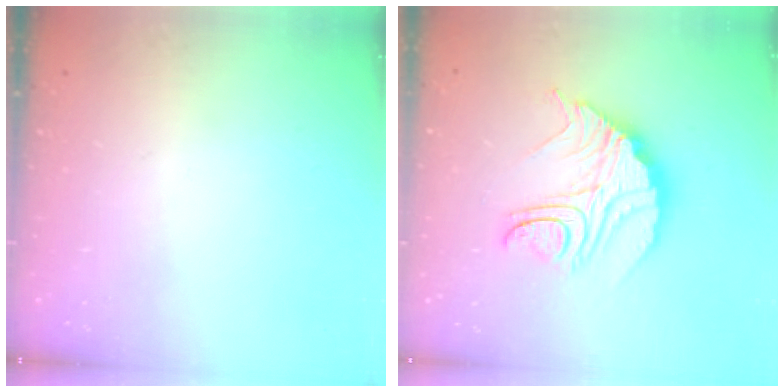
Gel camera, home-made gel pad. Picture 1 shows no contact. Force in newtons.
{"total": 15.0, "press": 14.9, "slide": 1.5}